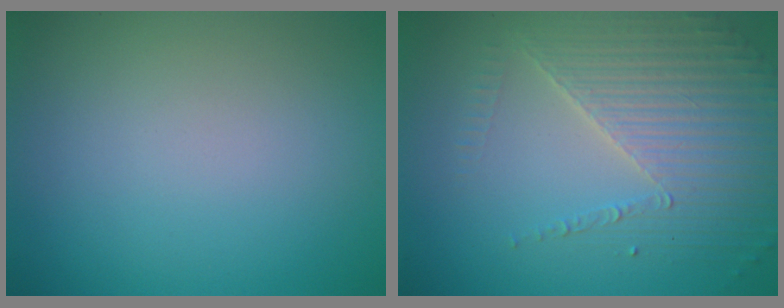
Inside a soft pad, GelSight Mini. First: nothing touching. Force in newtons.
{"total": 4.7, "press": 4.0, "slide": 2.5}